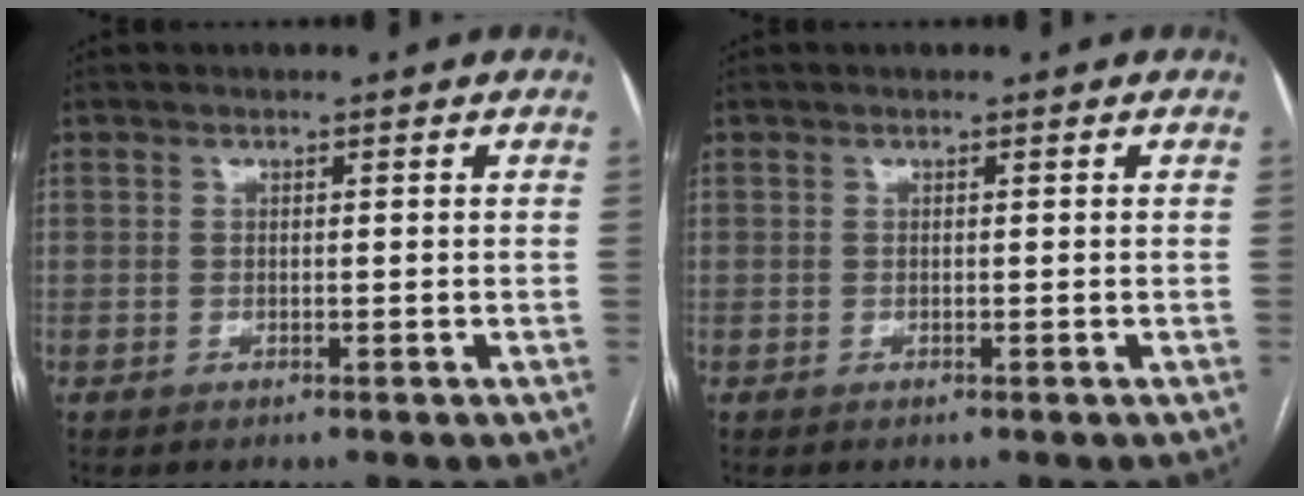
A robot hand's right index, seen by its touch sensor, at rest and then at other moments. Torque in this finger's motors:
{"motor_torque": [0.00, 0.00, 0.00, 0.00]}